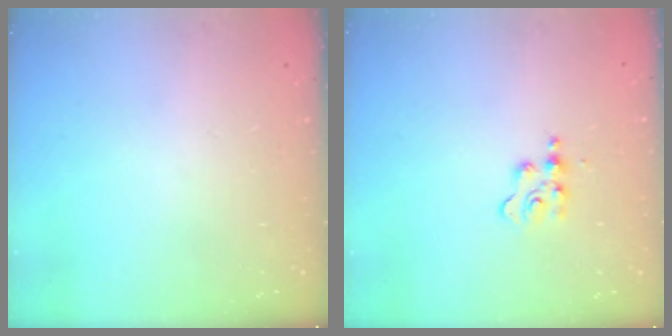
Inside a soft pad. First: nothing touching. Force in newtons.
{"total": 4.2, "press": 4.1, "slide": 0.6}